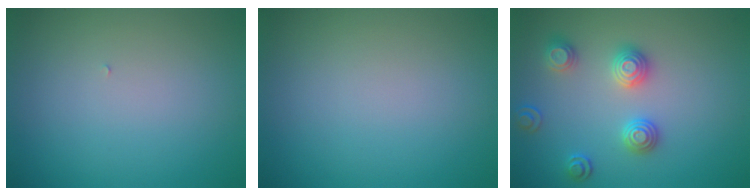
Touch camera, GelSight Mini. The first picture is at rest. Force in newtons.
{"total": 0.0}
{"total": 3.0, "press": 2.9, "slide": 0.6}